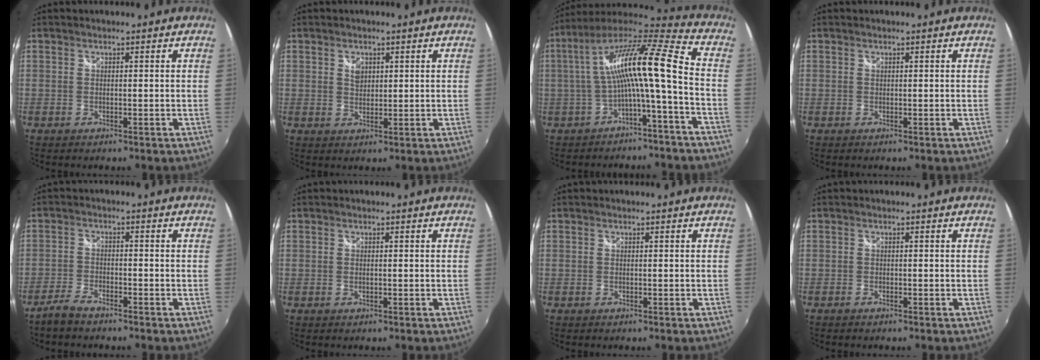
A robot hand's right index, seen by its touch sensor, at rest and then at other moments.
{"total": 2.7, "force": [1.0, 2.0, 1.5], "torque": [-0.019, 0.003, 0.018]}
{"total": 16.0, "force": [-2.1, 1.3, 15.8], "torque": [-0.288, 0.012, -0.039]}
{"total": 0.0}
{"total": 4.3, "force": [-3.7, 1.1, 2.0], "torque": [-0.060, -0.003, -0.076]}
{"total": 0.6, "force": [0.0, 0.1, 0.5], "torque": [-0.011, 0.001, -0.001]}
{"total": 0.0}
{"total": 0.7, "force": [-0.6, 0.3, 0.2], "torque": [-0.007, -0.003, -0.013]}